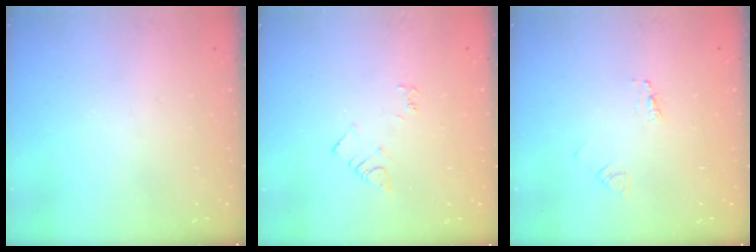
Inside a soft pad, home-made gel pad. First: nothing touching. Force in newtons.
{"total": 3.5, "press": 3.5, "slide": 0.6}
{"total": 1.5, "press": 1.5, "slide": 0.1}